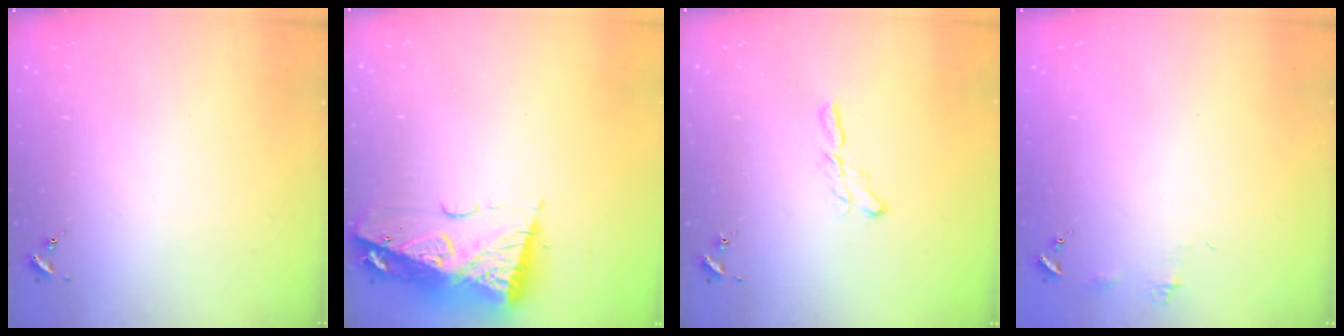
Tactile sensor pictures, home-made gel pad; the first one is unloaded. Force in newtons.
{"total": 10.8, "press": 10.7, "slide": 1.0}
{"total": 5.6, "press": 5.6, "slide": 0.2}
{"total": 4.5, "press": 4.5, "slide": 0.5}